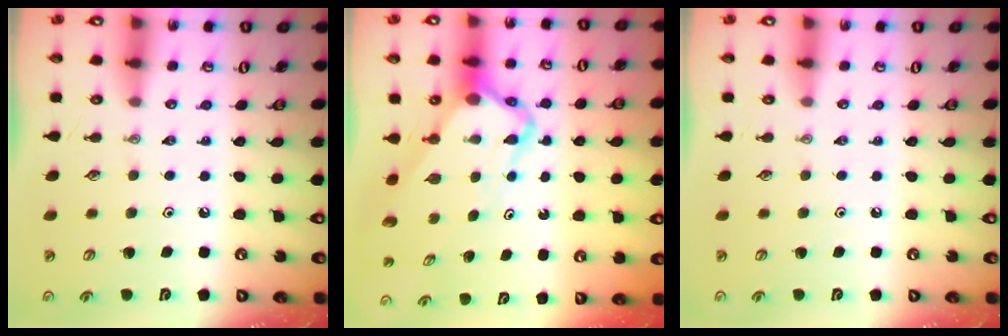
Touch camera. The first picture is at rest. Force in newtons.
{"total": 6.8, "press": 6.8, "slide": 0.4}
{"total": 0.0}